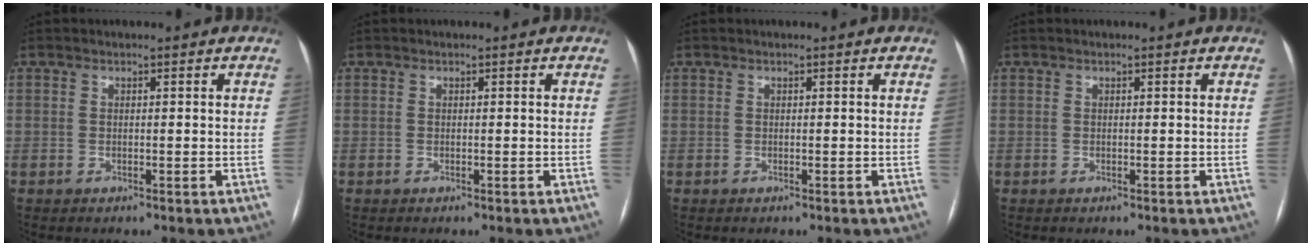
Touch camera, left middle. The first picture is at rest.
{"total": 0.0}
{"total": 0.0}
{"total": 0.0}